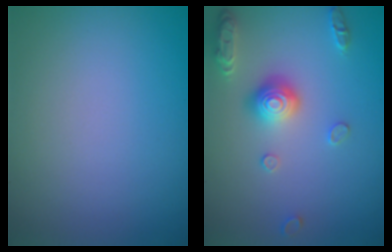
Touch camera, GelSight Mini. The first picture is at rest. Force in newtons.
{"total": 2.9, "press": 2.9, "slide": 0.2}